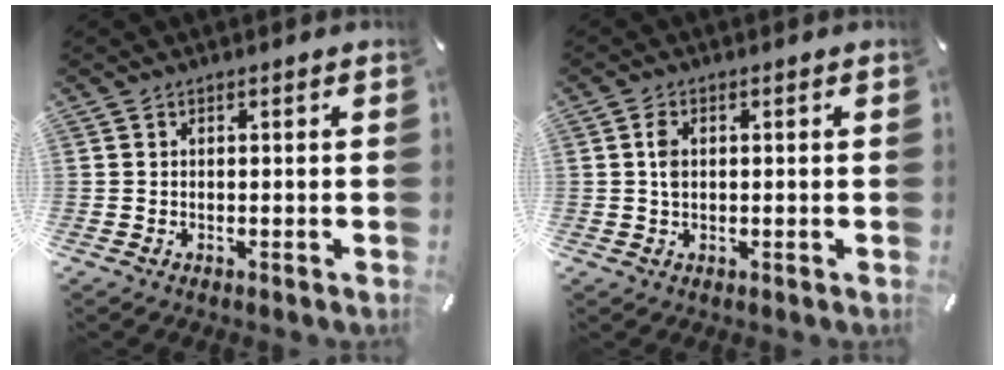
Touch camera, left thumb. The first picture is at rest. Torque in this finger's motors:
{"motor_torque": [0.63, 0.86, 0.24, -0.30, 0.00]}